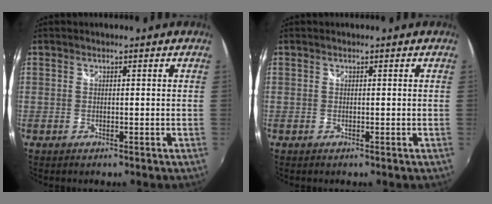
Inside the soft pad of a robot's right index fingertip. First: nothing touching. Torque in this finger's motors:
{"motor_torque": [-0.17, 0.17, 0.00, 0.00]}